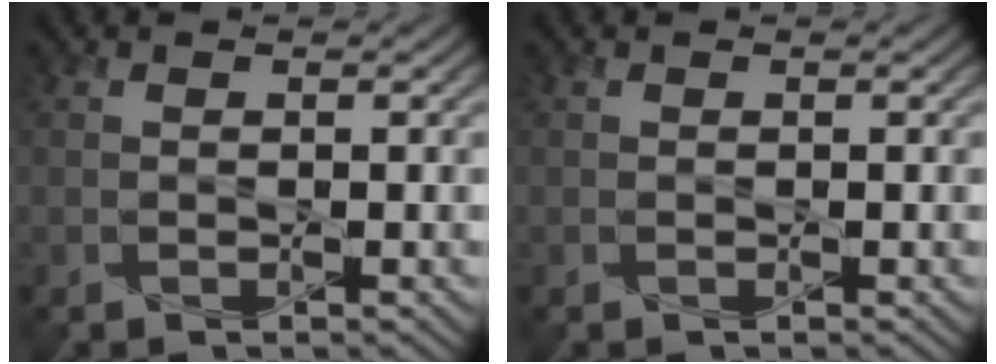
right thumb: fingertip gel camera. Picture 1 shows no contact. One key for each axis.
{"total": 0.0}